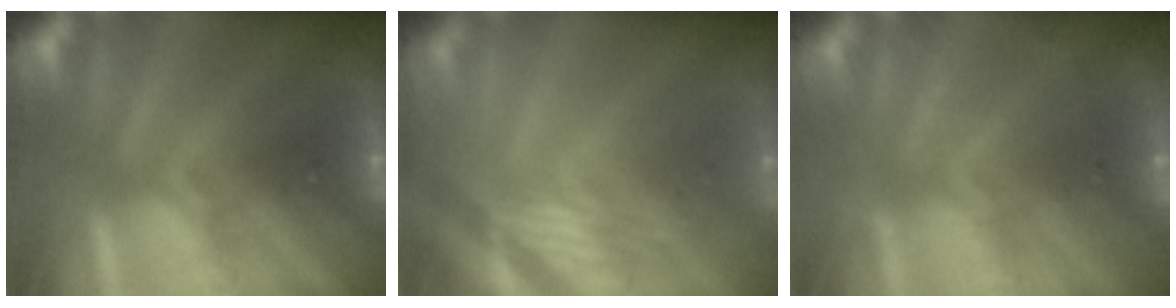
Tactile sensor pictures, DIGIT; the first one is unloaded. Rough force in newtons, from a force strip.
{"total": 2.3}
{"total": 1.9}